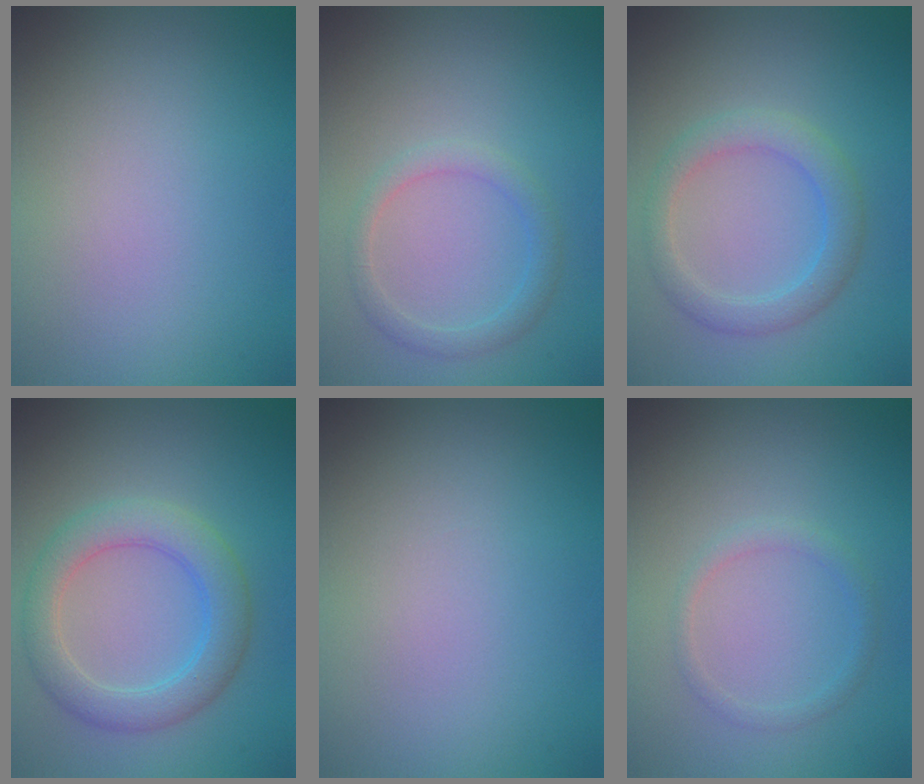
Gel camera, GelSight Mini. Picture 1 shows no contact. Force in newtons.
{"total": 1.9, "press": 1.9, "slide": 0.1}
{"total": 2.9, "press": 2.9, "slide": 0.4}
{"total": 4.3, "press": 4.3, "slide": 0.2}
{"total": 0.0}
{"total": 1.3, "press": 1.3, "slide": 0.1}